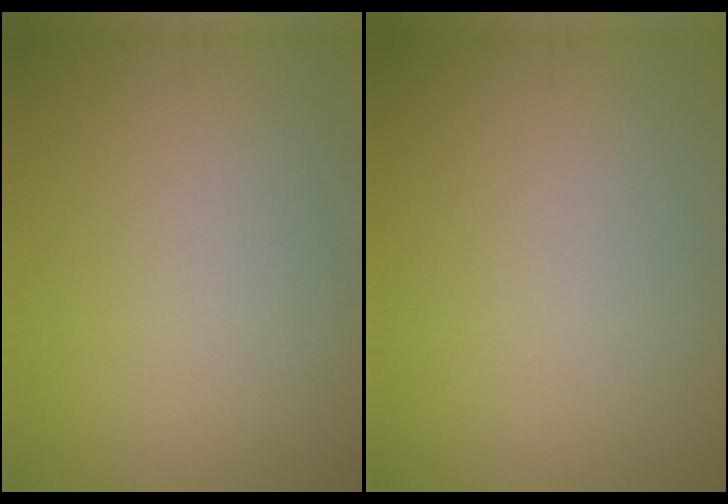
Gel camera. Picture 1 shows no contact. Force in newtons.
{"total": 0.0}